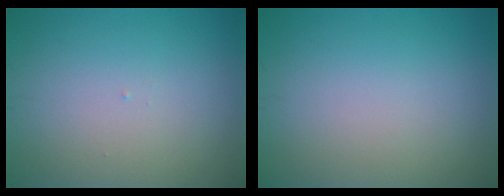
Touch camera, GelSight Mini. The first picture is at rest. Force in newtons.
{"total": 0.0}